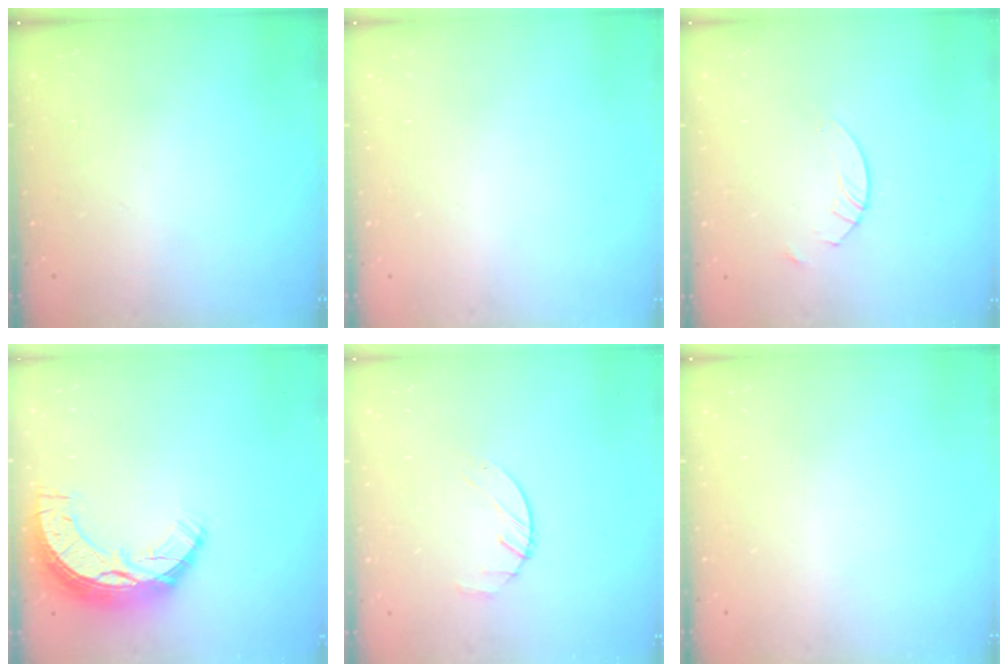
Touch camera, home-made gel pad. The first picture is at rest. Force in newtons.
{"total": 0.0}
{"total": 2.4, "press": 2.4, "slide": 0.1}
{"total": 12.3, "press": 12.2, "slide": 0.9}
{"total": 1.9, "press": 1.9, "slide": 0.3}
{"total": 0.0}